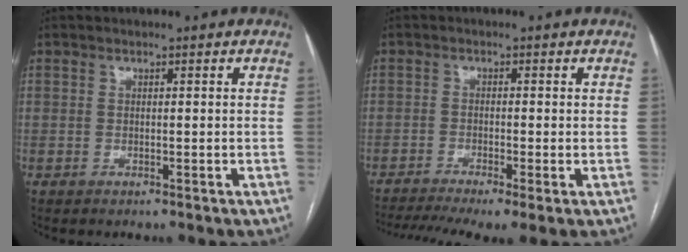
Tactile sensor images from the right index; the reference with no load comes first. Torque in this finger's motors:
{"motor_torque": [1.76, -0.38, 0.47, 0.11]}